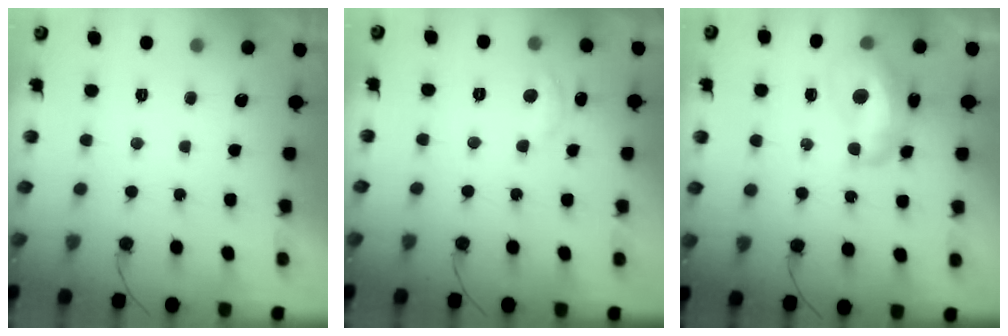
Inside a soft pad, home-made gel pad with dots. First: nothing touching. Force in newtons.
{"total": 4.5, "press": 4.5, "slide": 0.5}
{"total": 13.4, "press": 13.3, "slide": 1.4}